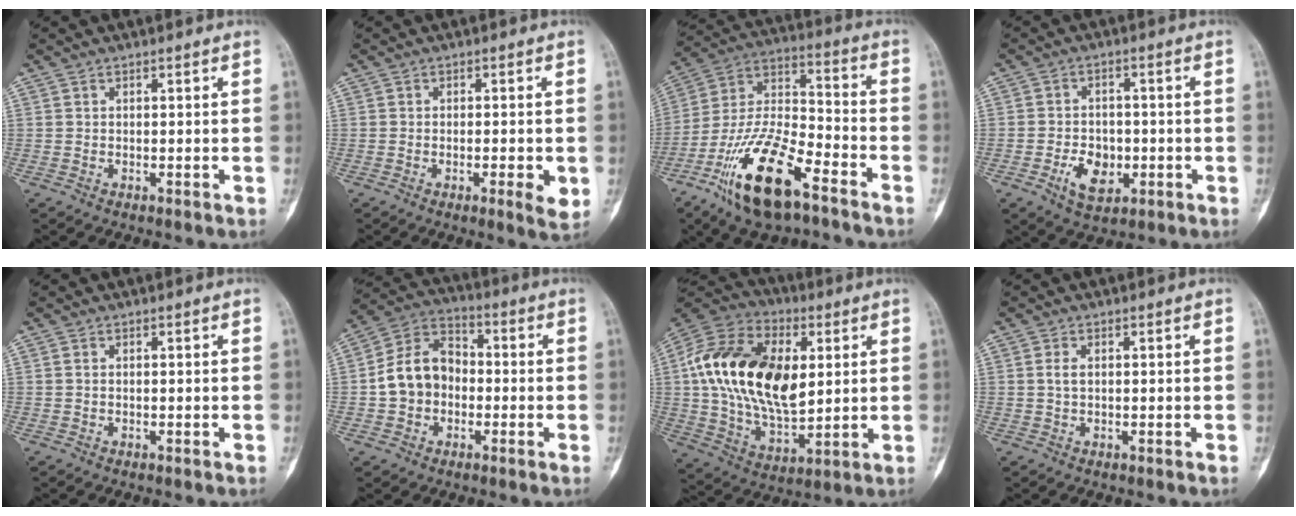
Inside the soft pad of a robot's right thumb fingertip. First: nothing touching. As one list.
[{"total": 4.4, "force": [-1.0, 1.0, 4.2], "torque": [-0.060, -0.009, -0.014]}, {"total": 19.9, "force": [-11.5, 7.5, 14.5], "torque": [-0.277, 0.063, -0.213]}, {"total": 6.8, "force": [-2.2, 4.7, 4.4], "torque": [-0.055, 0.009, -0.032]}, {"total": 0.6, "force": [0.2, 0.4, 0.4], "torque": [-0.010, 0.002, 0.003]}, {"total": 11.3, "force": [-1.3, 9.0, 6.7], "torque": [-0.101, 0.040, -0.035]}, {"total": 25.4, "force": [4.5, 15.0, 20.0], "torque": [-0.362, -0.008, 0.073]}, {"total": 1.6, "force": [0.3, 0.9, 1.3], "torque": [-0.025, 0.003, 0.007]}]